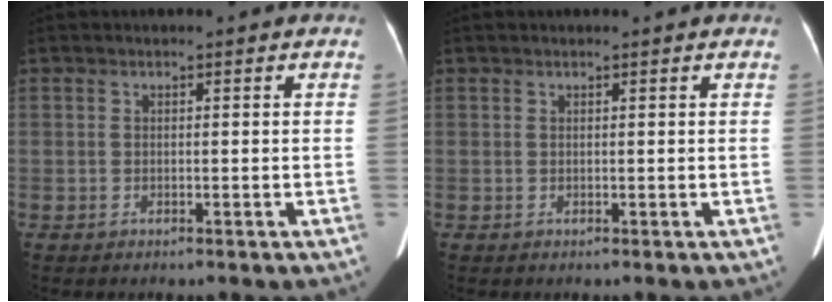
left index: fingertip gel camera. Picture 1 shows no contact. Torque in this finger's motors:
{"motor_torque": [-0.33, -0.16, -0.16, 0.00]}